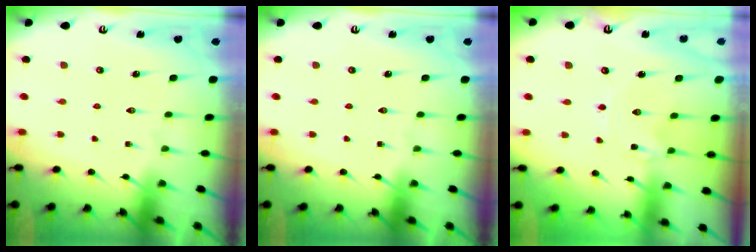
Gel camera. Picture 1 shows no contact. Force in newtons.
{"total": 0.0}
{"total": 0.0}